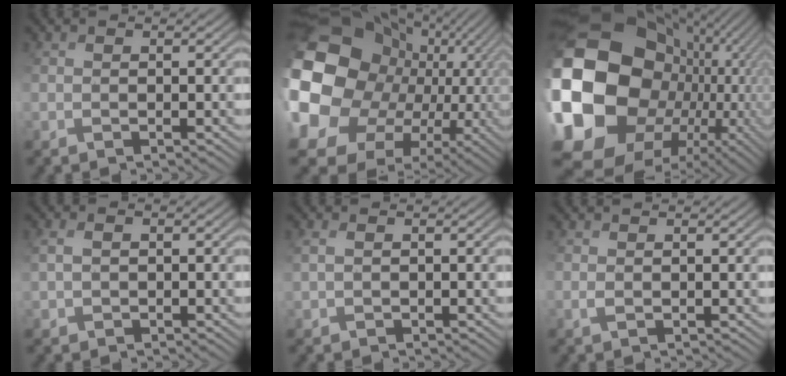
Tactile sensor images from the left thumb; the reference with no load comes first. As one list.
[{"total": 22.3, "force": [-1.5, 18.8, 12.0], "torque": [-0.281, -0.036, -0.036]}, {"total": 22.9, "force": [-3.8, 18.8, 12.5], "torque": [-0.273, -0.035, -0.055]}, {"total": 0.0}, {"total": 0.7, "force": [0.3, -0.4, -0.5], "torque": [0.017, 0.001, 0.010]}, {"total": 0.6, "force": [0.5, -0.1, 0.2], "torque": [-0.005, 0.004, 0.012]}]